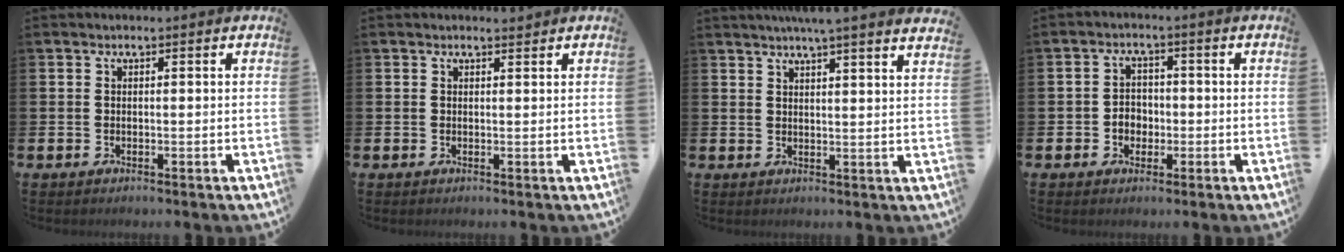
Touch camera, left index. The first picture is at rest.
{"total": 1.0, "force": [1.0, 0.2, 0.1], "torque": [0.005, 0.001, 0.016]}
{"total": 4.7, "force": [4.4, -1.0, 1.2], "torque": [-0.024, -0.022, 0.078]}
{"total": 2.9, "force": [-0.8, 2.4, 1.3], "torque": [-0.022, 0.003, -0.019]}